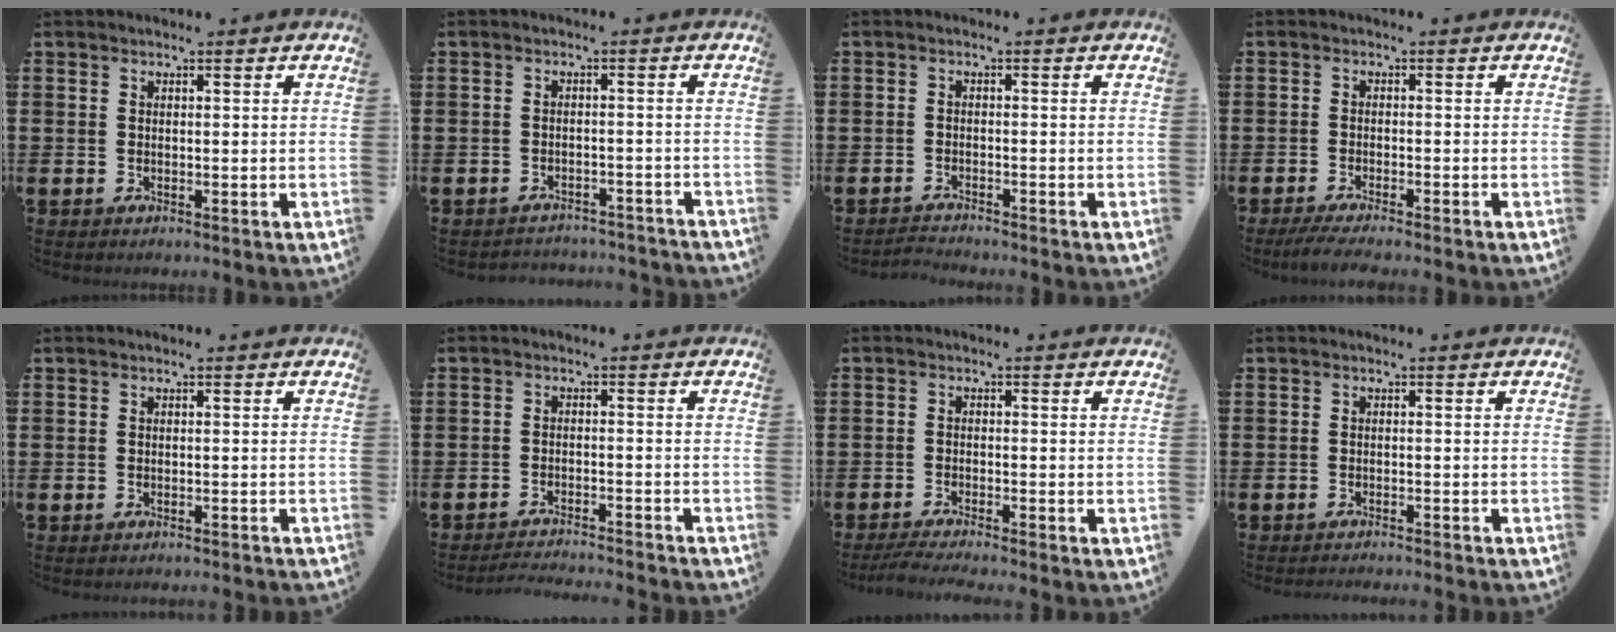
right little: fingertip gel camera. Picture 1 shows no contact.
{"total": 2.0, "force": [-2.0, 0.0, -0.1], "torque": [-0.004, 0.004, -0.043]}
{"total": 1.3, "force": [-1.3, -0.1, 0.0], "torque": [-0.003, 0.001, -0.026]}
{"total": 2.0, "force": [-1.5, 0.0, 1.3], "torque": [-0.020, 0.000, -0.028]}
{"total": 0.6, "force": [-0.6, -0.2, 0.0], "torque": [0.000, 0.000, -0.013]}
{"total": 2.2, "force": [-2.1, -0.3, 0.2], "torque": [-0.005, 0.003, -0.045]}
{"total": 2.1, "force": [-1.7, 0.0, 1.2], "torque": [-0.018, 0.001, -0.031]}
{"total": 1.0, "force": [-0.9, -0.3, 0.1], "torque": [0.000, 0.000, -0.019]}